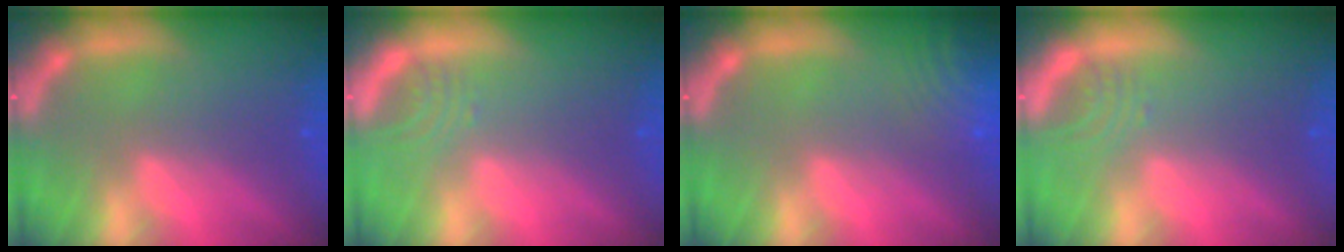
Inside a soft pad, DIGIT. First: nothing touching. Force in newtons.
{"total": 2.0}
{"total": 8.5}
{"total": 2.0}